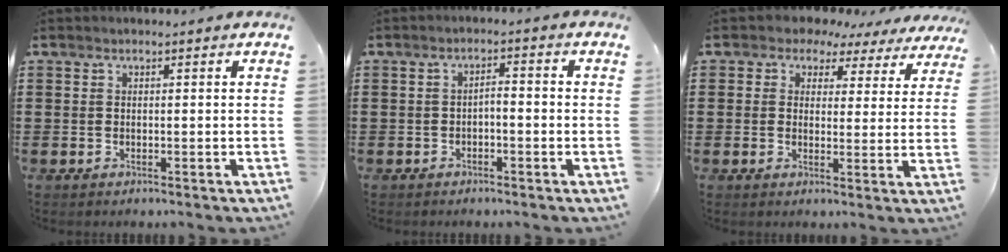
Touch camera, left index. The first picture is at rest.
{"total": 1.8, "force": [-1.4, 0.2, 1.1], "torque": [-0.023, 0.005, -0.031]}
{"total": 3.6, "force": [2.6, 2.3, 0.6], "torque": [-0.033, -0.012, 0.043]}